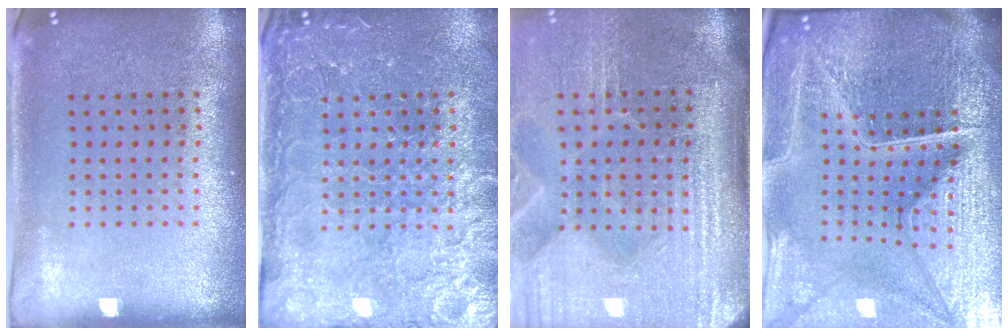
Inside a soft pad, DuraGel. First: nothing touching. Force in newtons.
{"total": 3.9, "press": 3.8, "slide": 1.0}
{"total": 4.9, "press": 4.2, "slide": 2.6}
{"total": 7.0, "press": 6.1, "slide": 3.4}